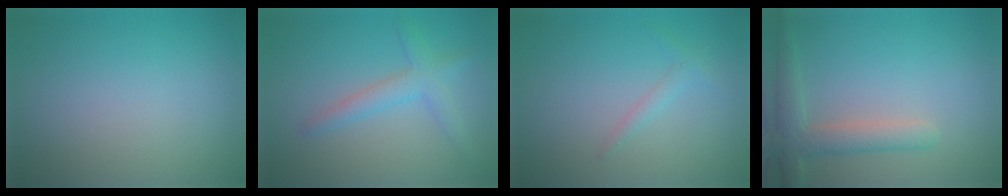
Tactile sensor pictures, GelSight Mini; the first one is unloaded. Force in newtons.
{"total": 2.6, "press": 2.6, "slide": 0.2}
{"total": 1.1, "press": 1.1, "slide": 0.0}
{"total": 3.5, "press": 3.5, "slide": 0.3}